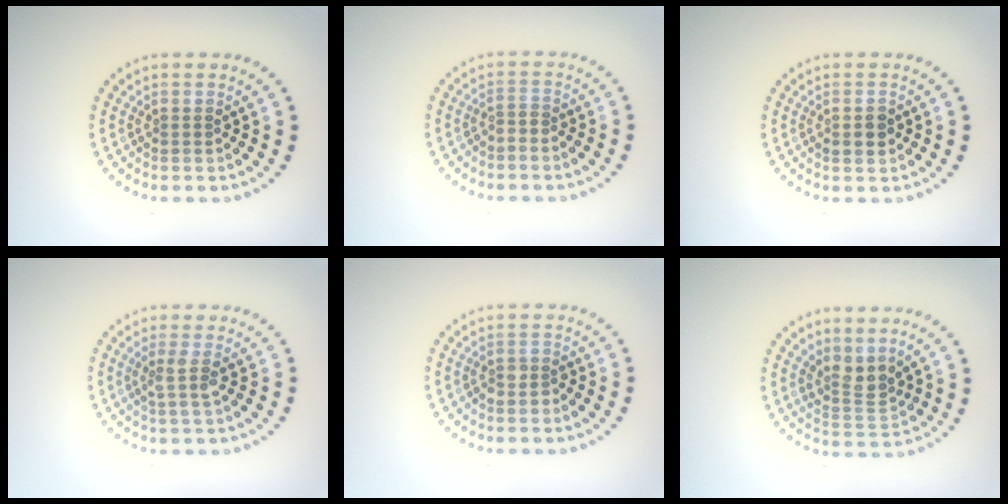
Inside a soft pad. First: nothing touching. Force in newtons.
{"total": 0.7, "press": 0.3, "slide": 0.6}
{"total": 1.5, "press": 1.5, "slide": 0.2}
{"total": 1.5, "press": 1.1, "slide": 1.0}
{"total": 1.3, "press": 1.1, "slide": 0.8}
{"total": 2.6, "press": 2.0, "slide": 1.6}